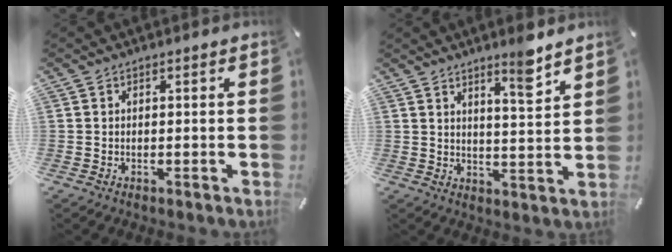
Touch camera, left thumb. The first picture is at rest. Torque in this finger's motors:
{"motor_torque": [0.10, -0.45, 0.04, -0.05, -0.05]}